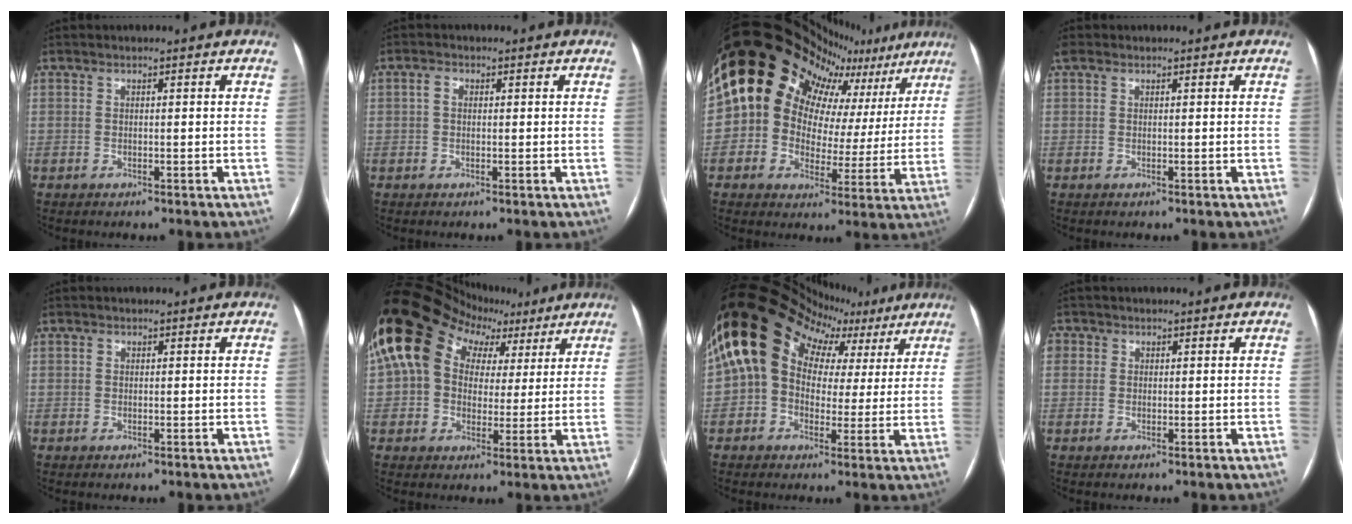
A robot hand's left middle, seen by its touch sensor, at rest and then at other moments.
{"total": 1.5, "force": [0.3, 1.1, 1.1], "torque": [-0.026, 0.014, 0.005]}
{"total": 17.6, "force": [11.1, 10.6, 8.6], "torque": [-0.129, 0.069, 0.134]}
{"total": 1.0, "force": [0.7, 0.5, 0.5], "torque": [-0.016, 0.022, 0.015]}
{"total": 0.6, "force": [0.3, 0.4, 0.3], "torque": [-0.009, 0.006, 0.005]}
{"total": 16.4, "force": [5.1, 12.9, 8.7], "torque": [-0.183, 0.092, 0.100]}
{"total": 17.6, "force": [6.4, 13.7, 8.9], "torque": [-0.182, 0.107, 0.111]}
{"total": 2.0, "force": [-1.6, 1.2, -0.5], "torque": [0.005, 0.012, -0.011]}